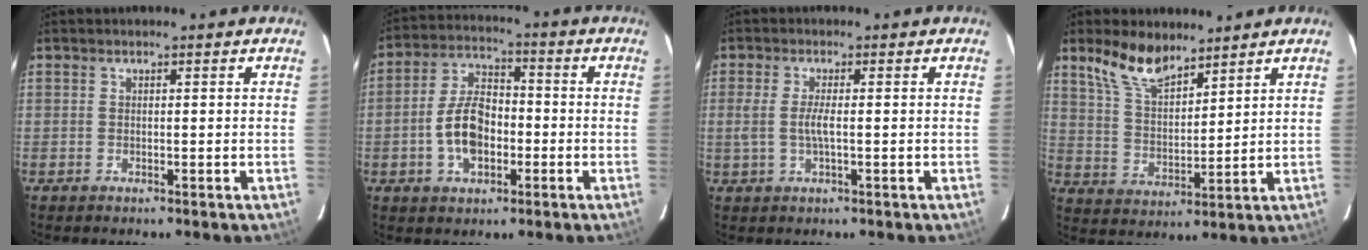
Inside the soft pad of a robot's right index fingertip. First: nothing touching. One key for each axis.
{"total": 9.8, "fx": -2.7, "fy": 5.9, "fz": 7.3, "tx": -0.146, "ty": 0.018, "tz": -0.041}
{"total": 3.5, "fx": -0.4, "fy": 0.5, "fz": 3.4, "tx": -0.067, "ty": -0.003, "tz": -0.007}
{"total": 9.4, "fx": 7.2, "fy": 3.5, "fz": 4.9, "tx": -0.094, "ty": 0.011, "tz": 0.145}